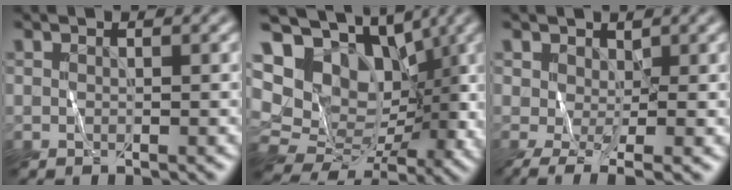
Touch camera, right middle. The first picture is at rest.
{"total": 12.8, "force": [4.1, 9.4, 7.6], "torque": [-0.157, 0.007, 0.085]}
{"total": 4.1, "force": [-0.3, 2.1, 3.5], "torque": [-0.069, -0.001, -0.008]}